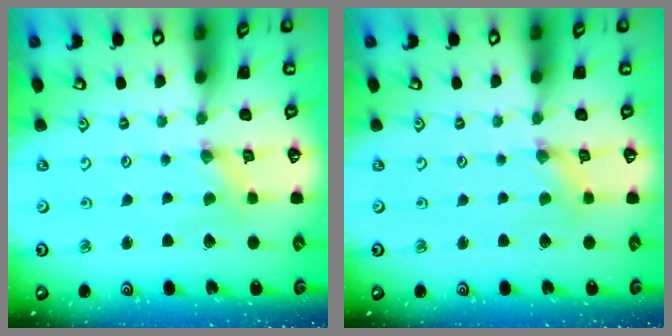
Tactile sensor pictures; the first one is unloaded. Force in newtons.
{"total": 1.5, "press": 1.5, "slide": 0.4}